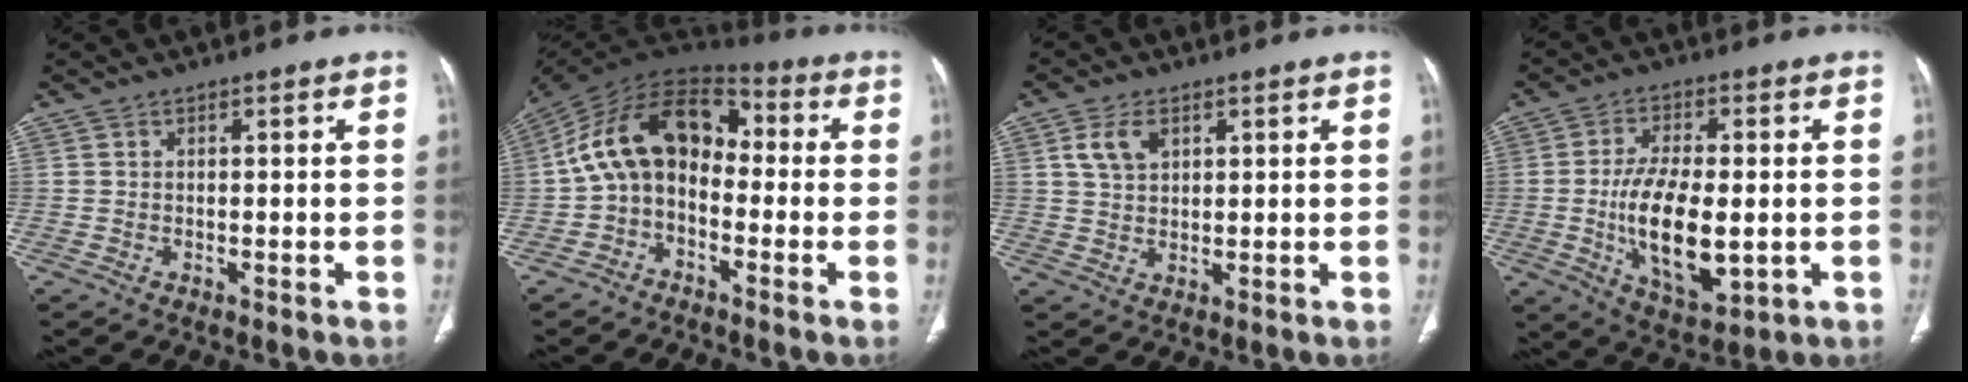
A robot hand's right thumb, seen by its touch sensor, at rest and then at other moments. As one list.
[{"total": 14.3, "force": [-1.2, 9.8, 10.3], "torque": [-0.163, 0.063, -0.037]}, {"total": 5.0, "force": [2.2, 3.1, 3.3], "torque": [-0.057, -0.004, 0.044]}, {"total": 14.4, "force": [-1.8, 6.8, 12.6], "torque": [-0.213, -0.011, -0.020]}]